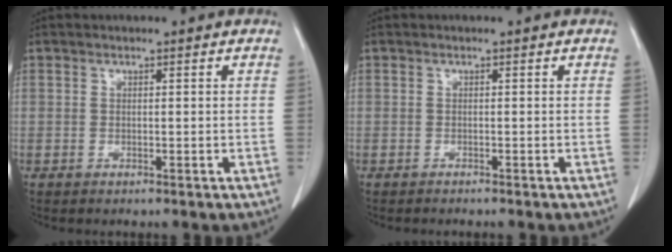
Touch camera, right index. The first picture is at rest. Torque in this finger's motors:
{"motor_torque": [0.02, -0.02, 0.01, 0.00]}